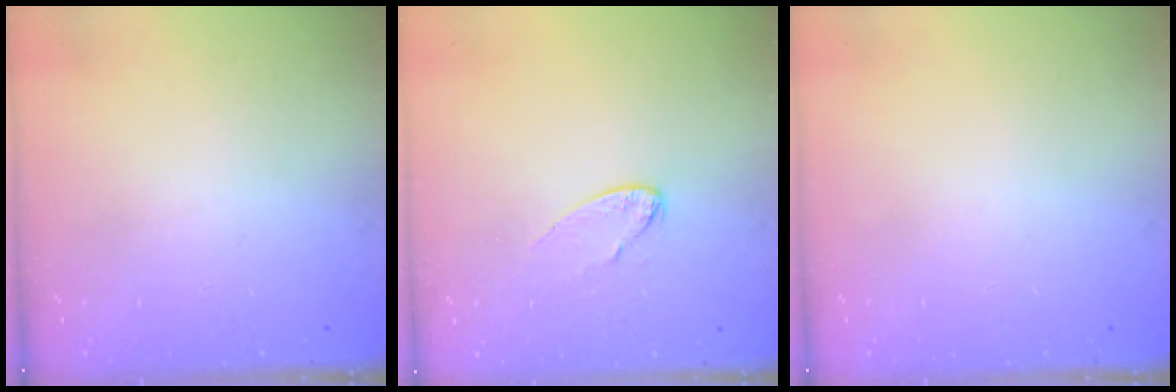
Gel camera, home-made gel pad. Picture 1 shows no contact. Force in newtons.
{"total": 6.5, "press": 6.5, "slide": 0.7}
{"total": 0.0}